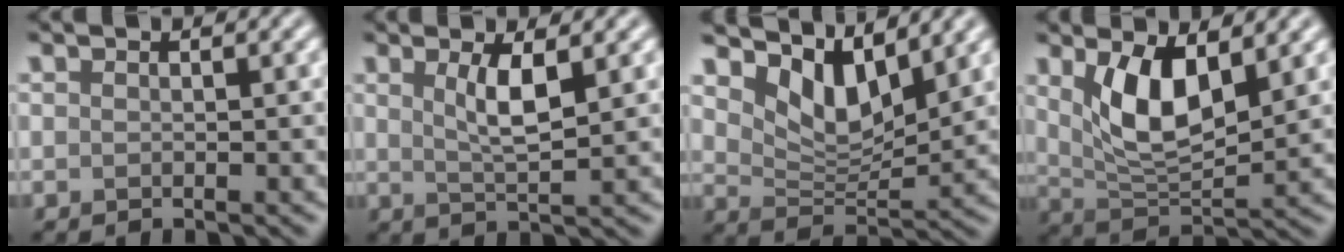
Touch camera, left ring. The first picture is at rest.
{"total": 3.3, "force": [1.1, 0.8, 3.0], "torque": [-0.054, -0.004, 0.022]}
{"total": 5.5, "force": [3.8, 2.2, 3.2], "torque": [-0.067, -0.011, 0.064]}
{"total": 6.1, "force": [2.1, 2.6, 5.2], "torque": [-0.103, -0.009, 0.043]}